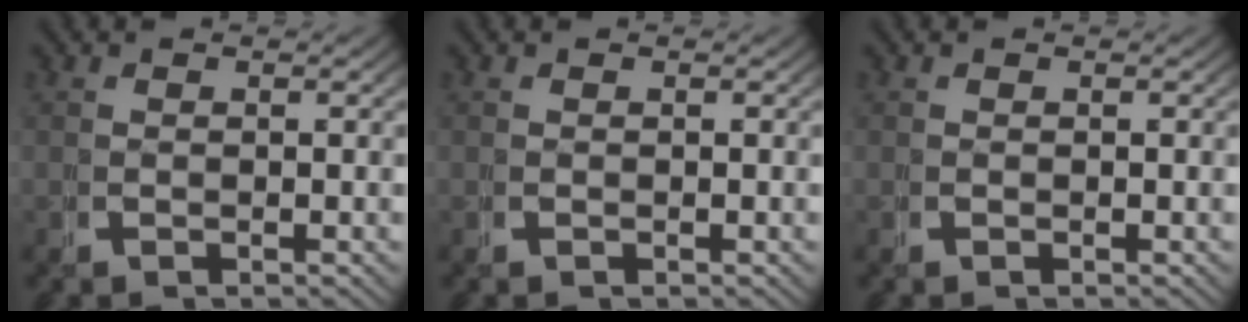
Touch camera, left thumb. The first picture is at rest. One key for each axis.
{"total": 0.0}
{"total": 0.0}